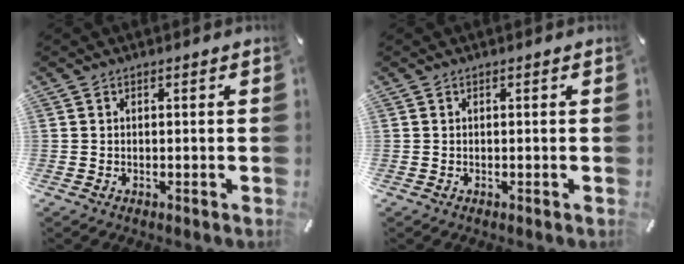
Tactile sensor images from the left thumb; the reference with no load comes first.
{"total": 0.0}